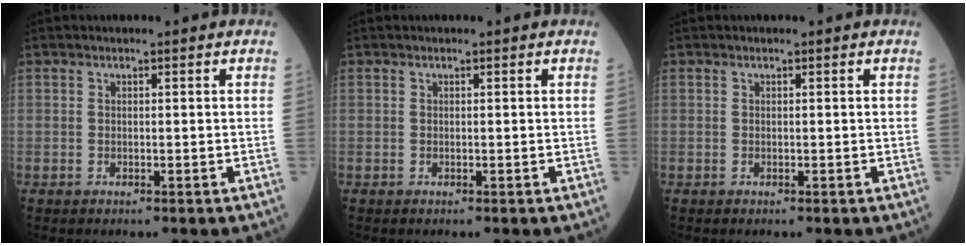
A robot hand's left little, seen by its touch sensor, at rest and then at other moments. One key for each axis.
{"total": 0.0}
{"total": 0.0}